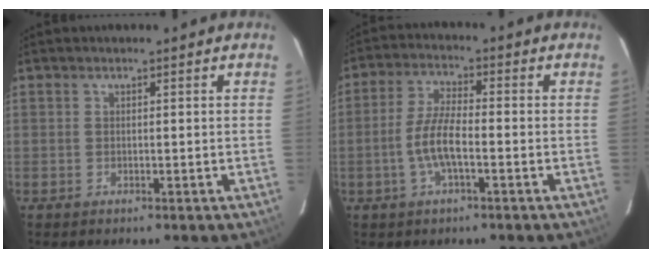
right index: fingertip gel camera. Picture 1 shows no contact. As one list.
[{"total": 6.8, "force": [-2.2, 1.8, 6.2], "torque": [-0.129, 0.002, -0.042]}]